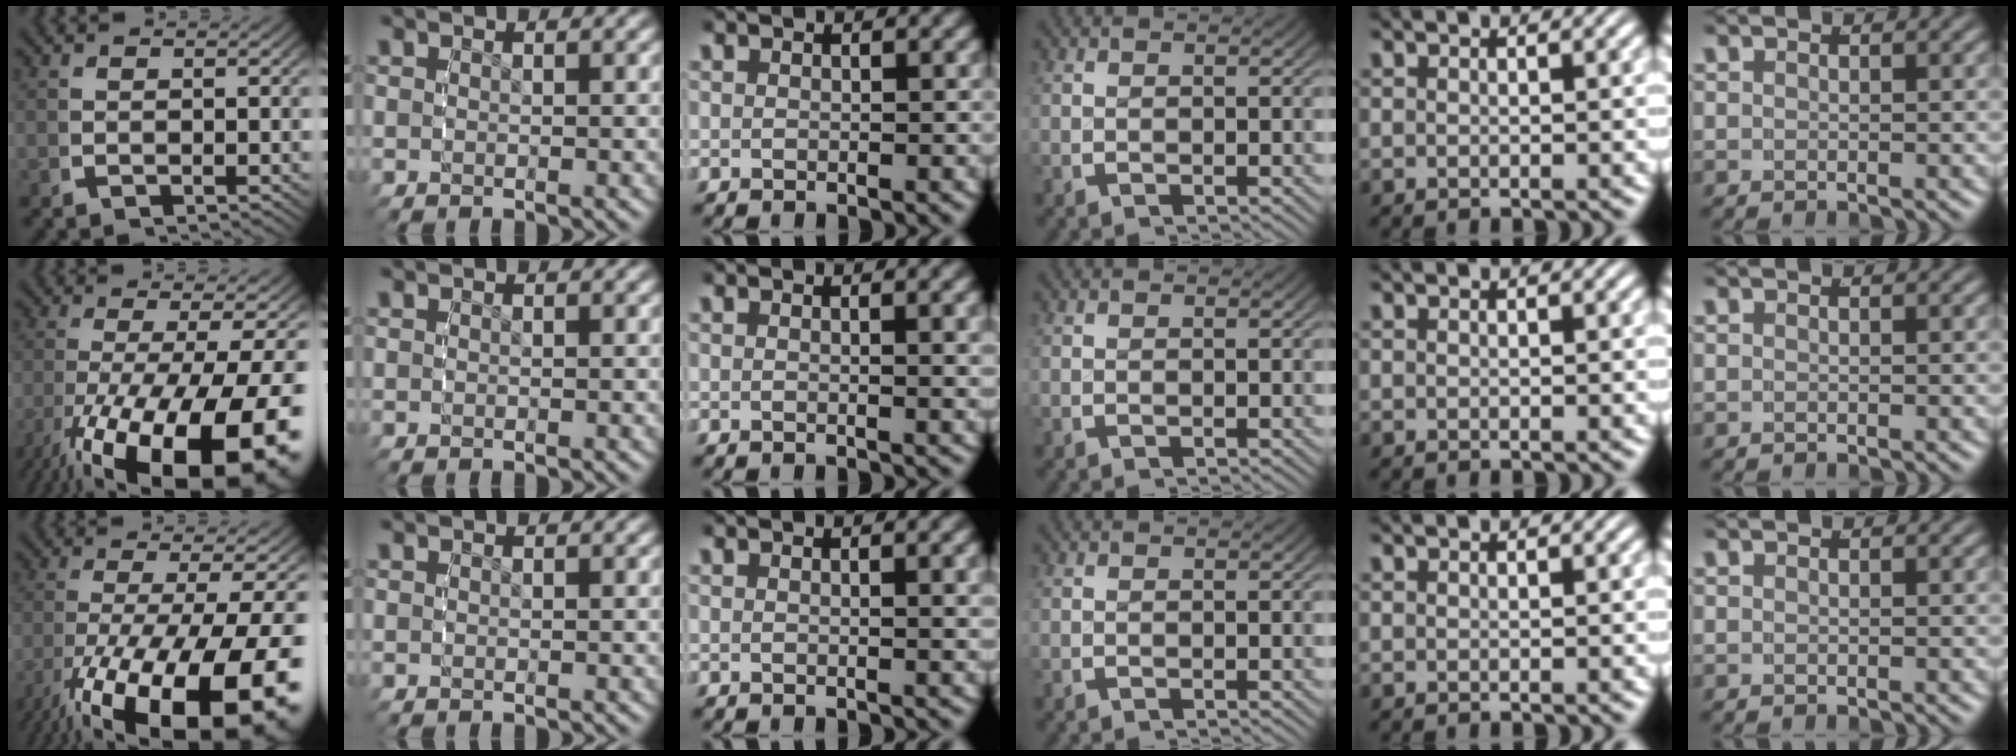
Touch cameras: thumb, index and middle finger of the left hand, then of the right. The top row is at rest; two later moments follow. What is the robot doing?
{"motion": "grasp_and_lifting", "object": "dispenser bottle"}